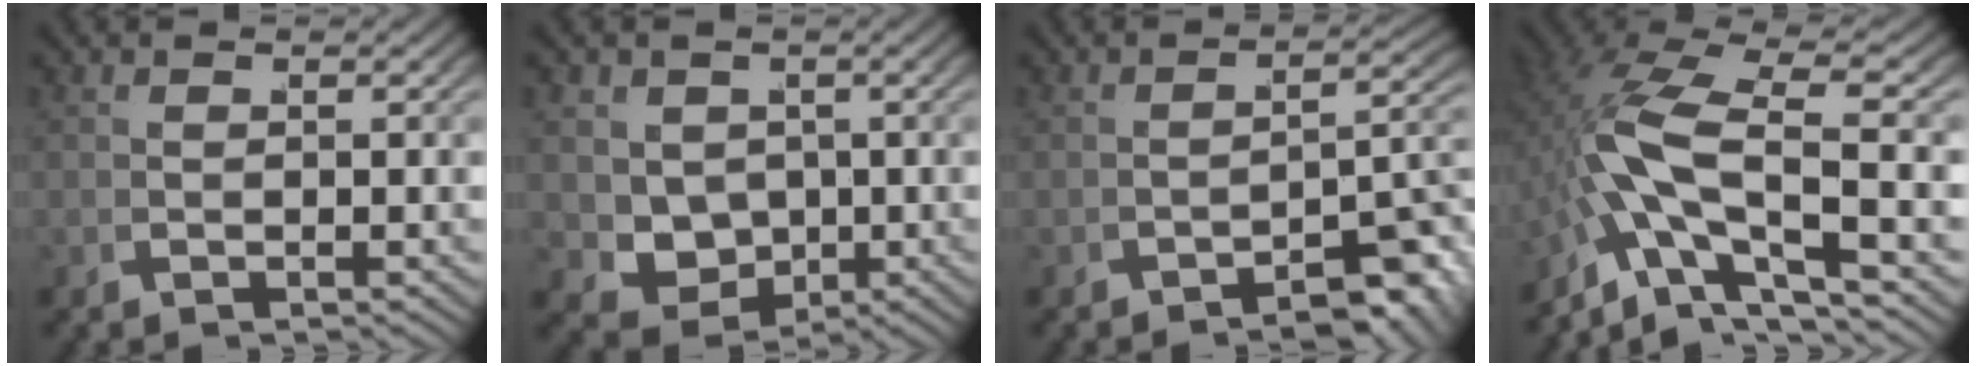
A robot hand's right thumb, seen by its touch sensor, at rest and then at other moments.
{"total": 8.1, "force": [-1.0, 7.1, 3.8], "torque": [-0.093, -0.051, 0.005]}
{"total": 5.5, "force": [-2.9, 1.9, 4.3], "torque": [-0.052, -0.002, -0.037]}
{"total": 8.4, "force": [0.6, 4.0, 7.4], "torque": [-0.168, -0.019, 0.027]}